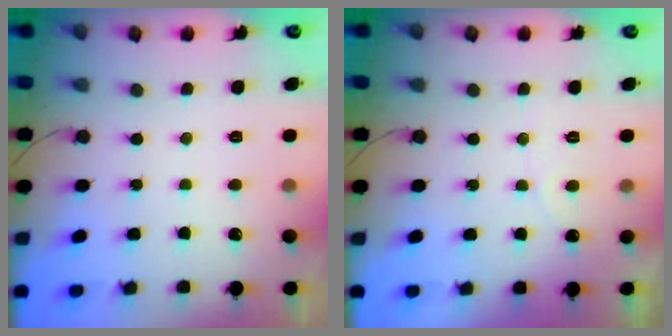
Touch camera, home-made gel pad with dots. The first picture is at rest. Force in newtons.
{"total": 3.0, "press": 3.0, "slide": 0.2}